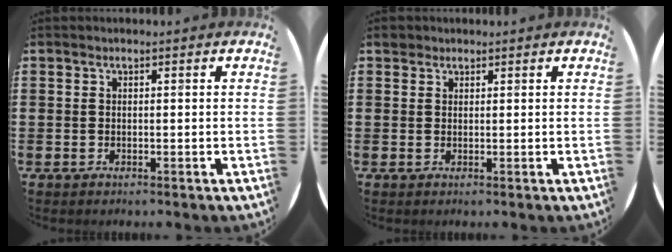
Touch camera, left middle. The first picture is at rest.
{"total": 1.2, "force": [1.1, 0.6, 0.1], "torque": [0.005, 0.000, 0.018]}